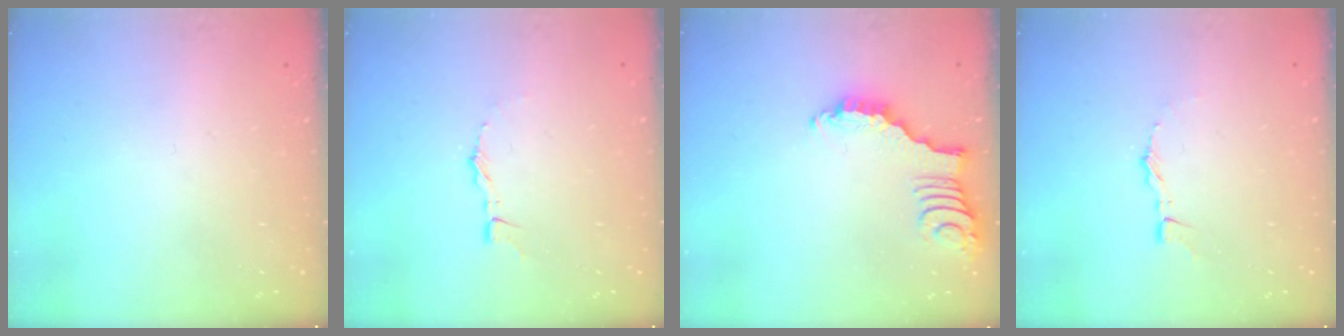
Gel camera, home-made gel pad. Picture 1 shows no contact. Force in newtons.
{"total": 2.5, "press": 2.5, "slide": 0.2}
{"total": 2.8, "press": 2.8, "slide": 0.4}
{"total": 2.5, "press": 2.5, "slide": 0.2}